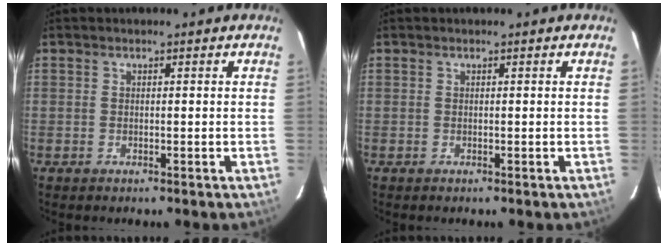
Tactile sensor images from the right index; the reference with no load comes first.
{"total": 0.0}